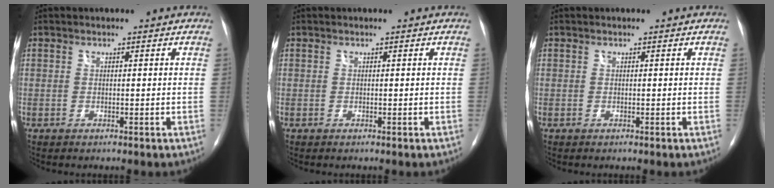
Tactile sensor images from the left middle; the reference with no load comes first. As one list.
[{"total": 0.0}, {"total": 0.0}]